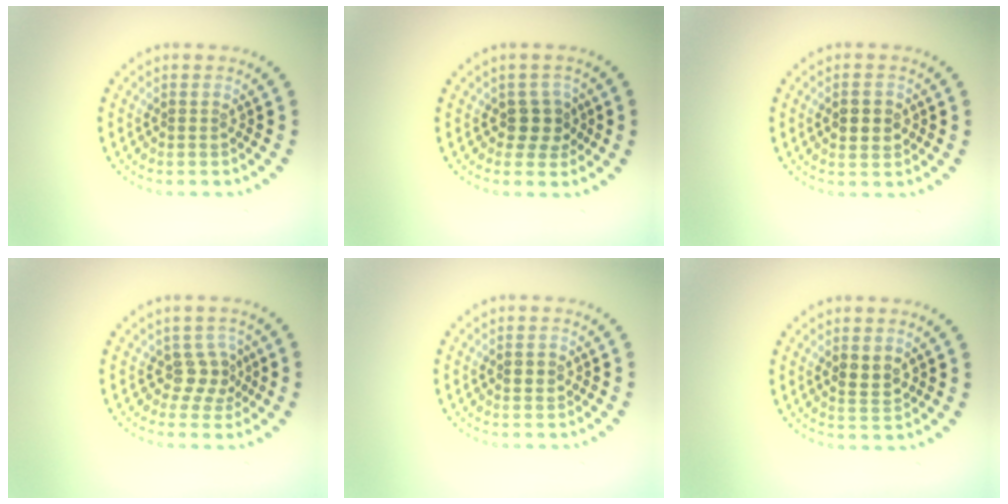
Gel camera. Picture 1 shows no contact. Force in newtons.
{"total": 2.3, "press": 2.0, "slide": 1.1}
{"total": 2.3, "press": 2.3, "slide": 0.2}
{"total": 2.1, "press": 1.6, "slide": 1.5}
{"total": 0.8, "press": 0.8, "slide": 0.1}
{"total": 1.9, "press": 1.8, "slide": 0.5}